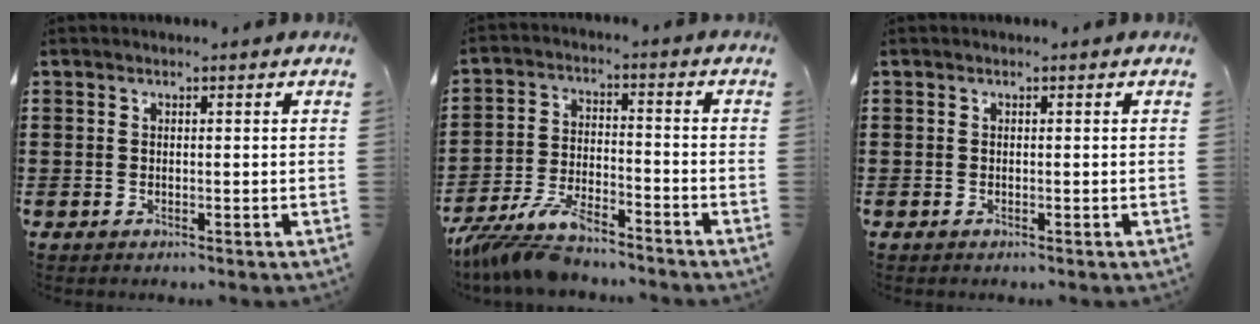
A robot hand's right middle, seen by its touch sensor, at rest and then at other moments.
{"total": 8.8, "force": [-7.9, 1.6, 3.6], "torque": [-0.086, 0.002, -0.155]}
{"total": 0.0}